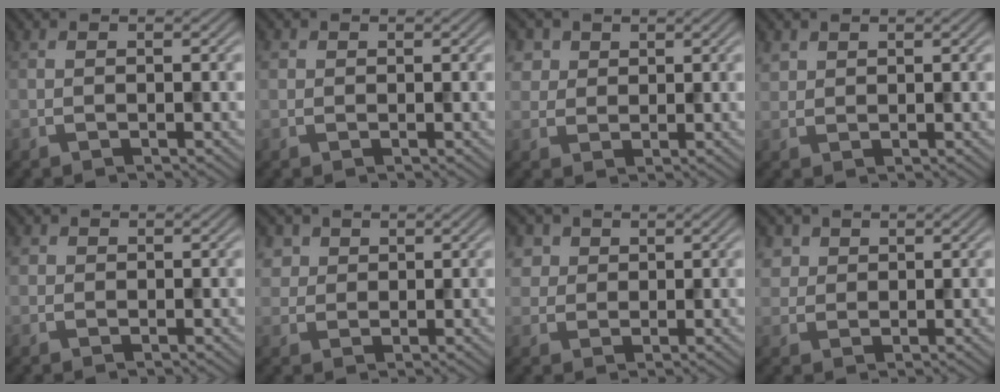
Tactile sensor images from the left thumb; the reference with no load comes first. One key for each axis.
{"total": 0.9, "fx": 0.4, "fy": 0.8, "fz": 0.2, "tx": -0.002, "ty": 0.001, "tz": 0.006}
{"total": 3.7, "fx": 1.7, "fy": 3.0, "fz": 1.2, "tx": -0.043, "ty": -0.004, "tz": 0.038}
{"total": 1.8, "fx": 1.2, "fy": 1.2, "fz": 0.4, "tx": -0.013, "ty": 0.001, "tz": 0.027}
{"total": 1.3, "fx": 0.4, "fy": 1.2, "fz": 0.3, "tx": -0.006, "ty": 0.000, "tz": 0.007}
{"total": 3.2, "fx": 1.5, "fy": 2.7, "fz": 1.0, "tx": -0.035, "ty": -0.006, "tz": 0.036}
{"total": 3.8, "fx": 1.7, "fy": 3.1, "fz": 1.3, "tx": -0.046, "ty": -0.003, "tz": 0.038}
{"total": 3.0, "fx": 1.5, "fy": 2.5, "fz": 0.9, "tx": -0.031, "ty": -0.004, "tz": 0.035}